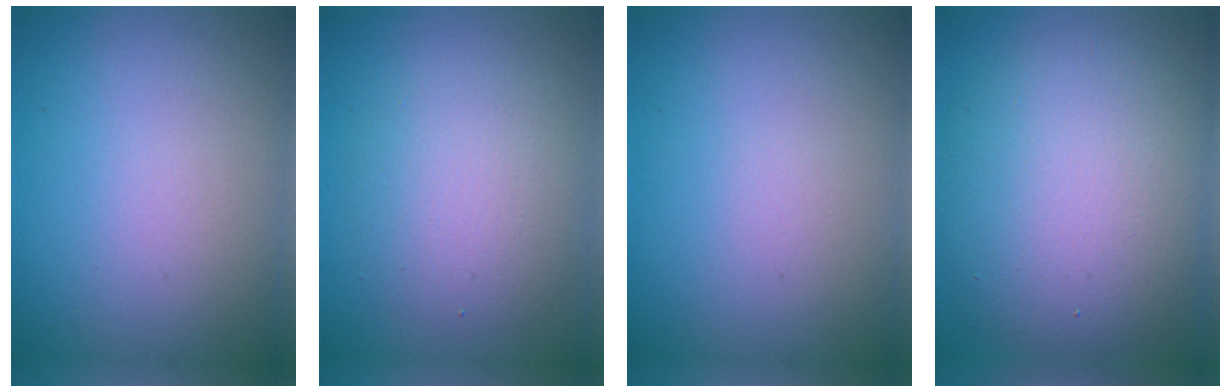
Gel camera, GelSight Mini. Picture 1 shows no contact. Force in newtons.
{"total": 4.6, "press": 4.6, "slide": 0.4}
{"total": 0.0}
{"total": 9.8, "press": 9.8, "slide": 0.7}